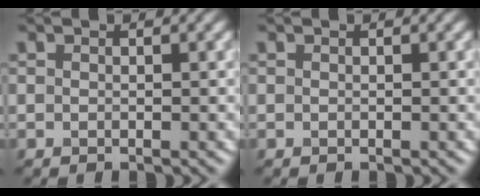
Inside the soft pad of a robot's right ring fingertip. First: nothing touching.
{"total": 0.0}